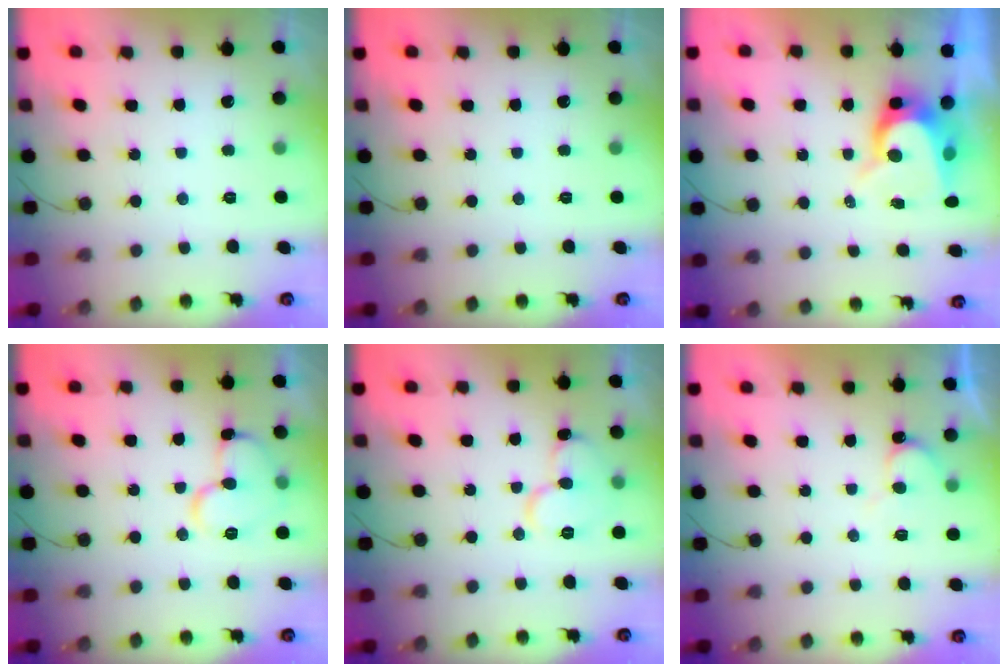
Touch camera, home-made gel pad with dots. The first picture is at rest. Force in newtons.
{"total": 0.0}
{"total": 8.2, "press": 8.2, "slide": 0.5}
{"total": 11.3, "press": 11.2, "slide": 1.3}
{"total": 11.2, "press": 11.1, "slide": 1.2}
{"total": 5.0, "press": 5.0, "slide": 0.4}